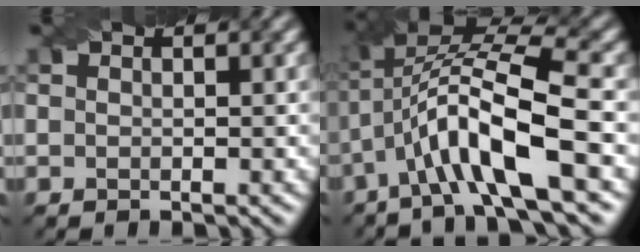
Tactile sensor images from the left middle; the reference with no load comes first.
{"total": 9.4, "force": [-2.4, 2.4, 8.8], "torque": [-0.161, 0.018, -0.048]}